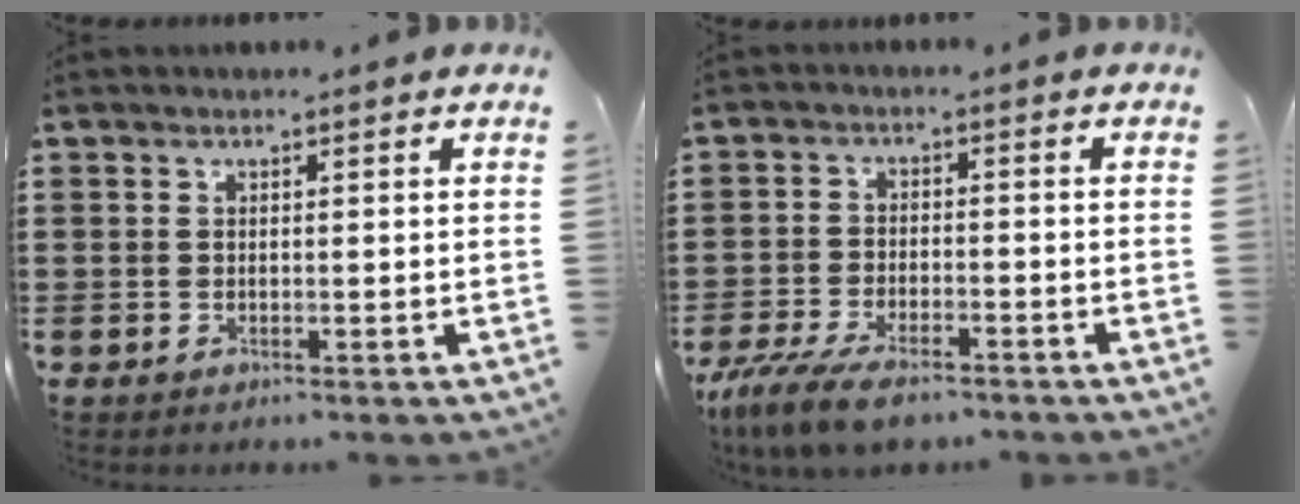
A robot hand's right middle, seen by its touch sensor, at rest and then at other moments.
{"total": 6.9, "force": [-5.4, 2.1, 3.7], "torque": [-0.083, -0.001, -0.105]}